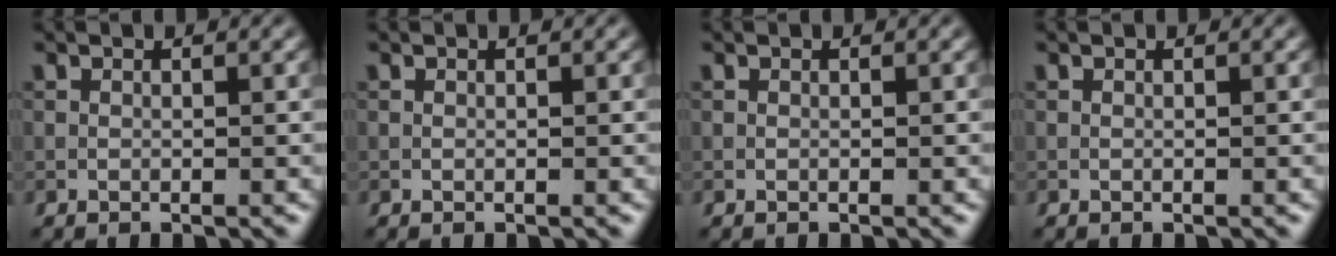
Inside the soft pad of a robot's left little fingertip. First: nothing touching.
{"total": 0.0}
{"total": 0.0}
{"total": 0.0}